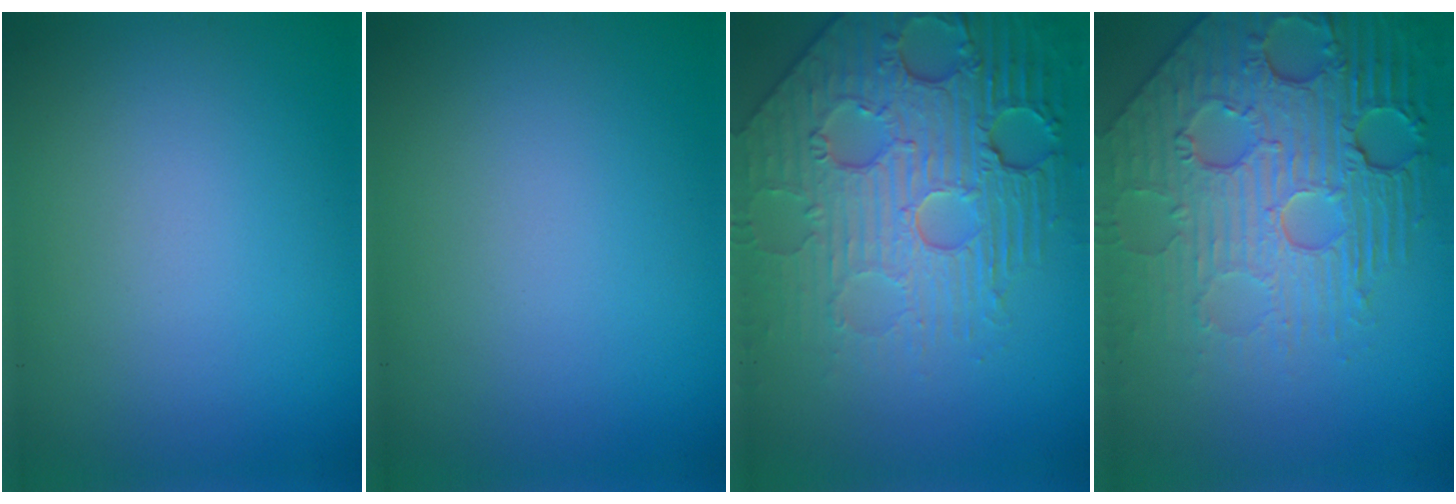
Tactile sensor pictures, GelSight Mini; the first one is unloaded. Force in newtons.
{"total": 0.0}
{"total": 7.8, "press": 6.1, "slide": 4.9}
{"total": 8.6, "press": 5.9, "slide": 6.3}